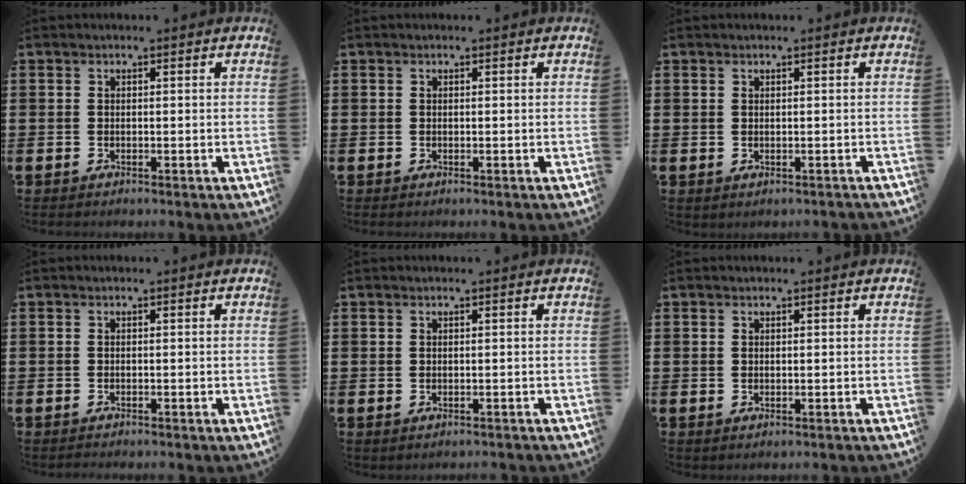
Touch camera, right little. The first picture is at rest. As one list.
[{"total": 0.0}, {"total": 0.0}, {"total": 0.6, "force": [-0.6, 0.0, 0.0], "torque": [-0.002, -0.002, -0.013]}, {"total": 0.0}, {"total": 0.0}]